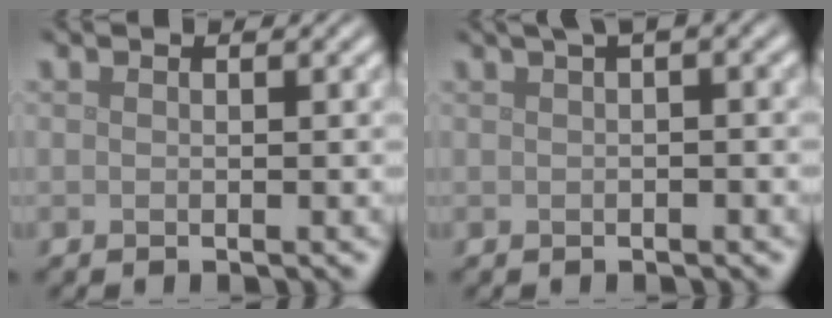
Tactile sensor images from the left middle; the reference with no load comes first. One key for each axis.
{"total": 4.6, "fx": 1.7, "fy": 1.8, "fz": 3.8, "tx": -0.037, "ty": 0.020, "tz": 0.015}